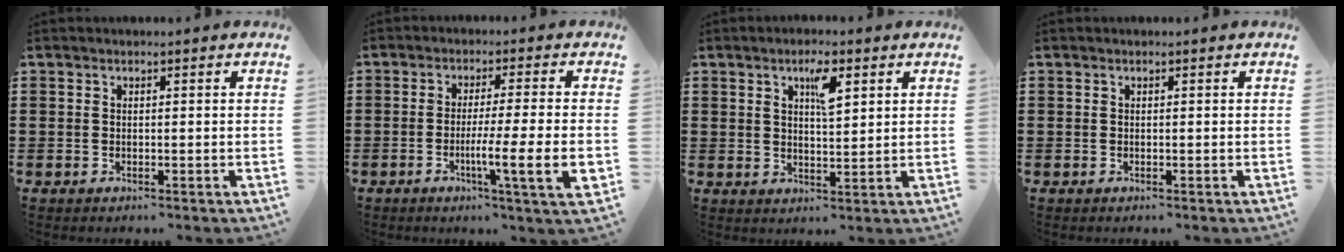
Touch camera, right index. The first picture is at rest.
{"total": 8.6, "force": [-2.3, 0.0, 8.3], "torque": [-0.144, -0.018, -0.040]}
{"total": 4.5, "force": [2.2, 1.3, 3.7], "torque": [-0.064, 0.002, 0.031]}
{"total": 0.0}